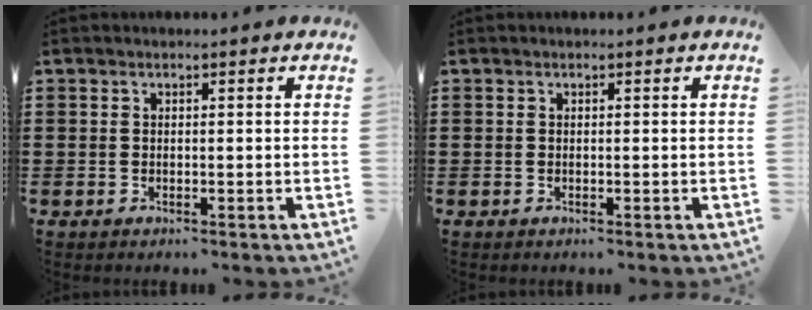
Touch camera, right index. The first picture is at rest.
{"total": 0.0}